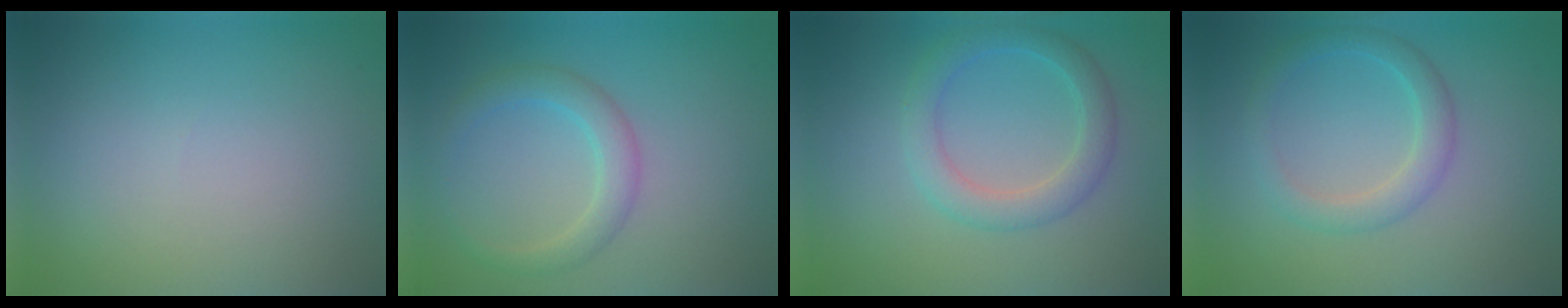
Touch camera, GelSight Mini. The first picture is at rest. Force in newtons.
{"total": 2.9, "press": 2.9, "slide": 0.2}
{"total": 3.3, "press": 3.3, "slide": 0.1}
{"total": 2.8, "press": 2.8, "slide": 0.1}